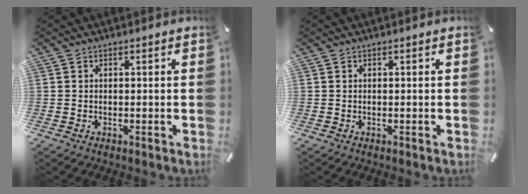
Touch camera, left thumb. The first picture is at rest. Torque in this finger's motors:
{"motor_torque": [-0.05, 0.15, -0.08, 0.00, 0.00]}